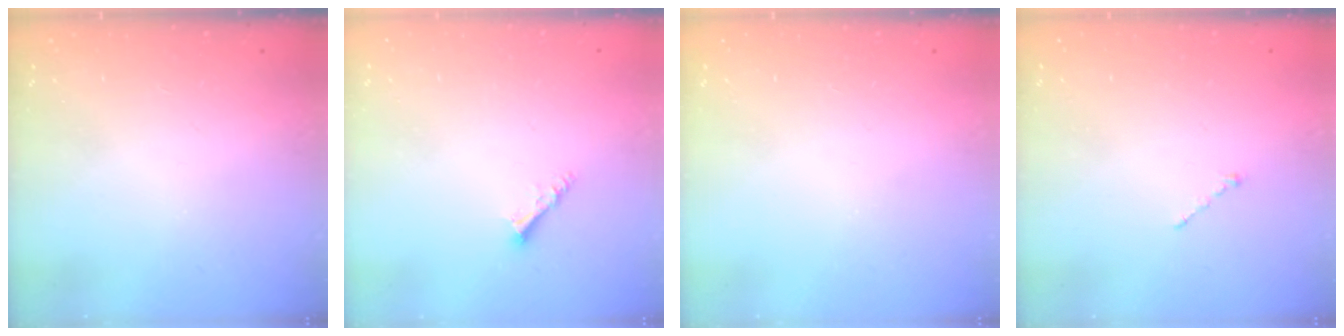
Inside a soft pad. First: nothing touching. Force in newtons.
{"total": 3.9, "press": 3.9, "slide": 0.5}
{"total": 0.0}
{"total": 1.0, "press": 0.9, "slide": 0.3}